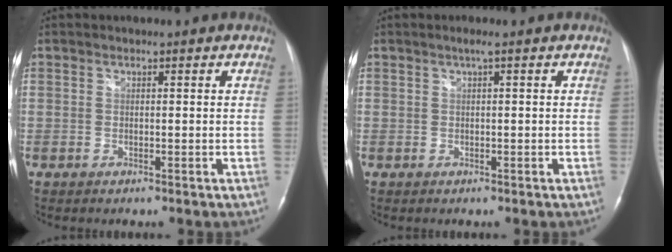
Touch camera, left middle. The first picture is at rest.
{"total": 0.9, "force": [0.4, -0.1, 0.8], "torque": [-0.017, 0.004, 0.006]}